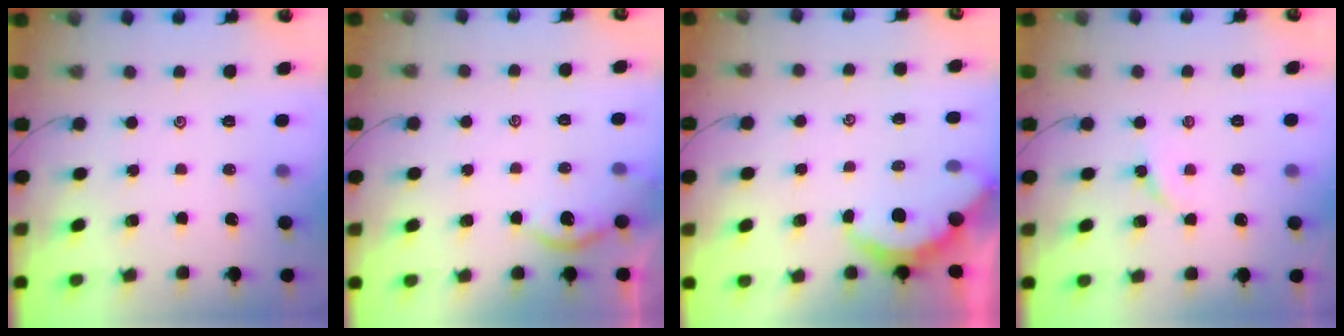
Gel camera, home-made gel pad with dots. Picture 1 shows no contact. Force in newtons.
{"total": 1.8, "press": 1.8, "slide": 0.3}
{"total": 3.2, "press": 3.2, "slide": 0.3}
{"total": 3.4, "press": 3.4, "slide": 0.4}